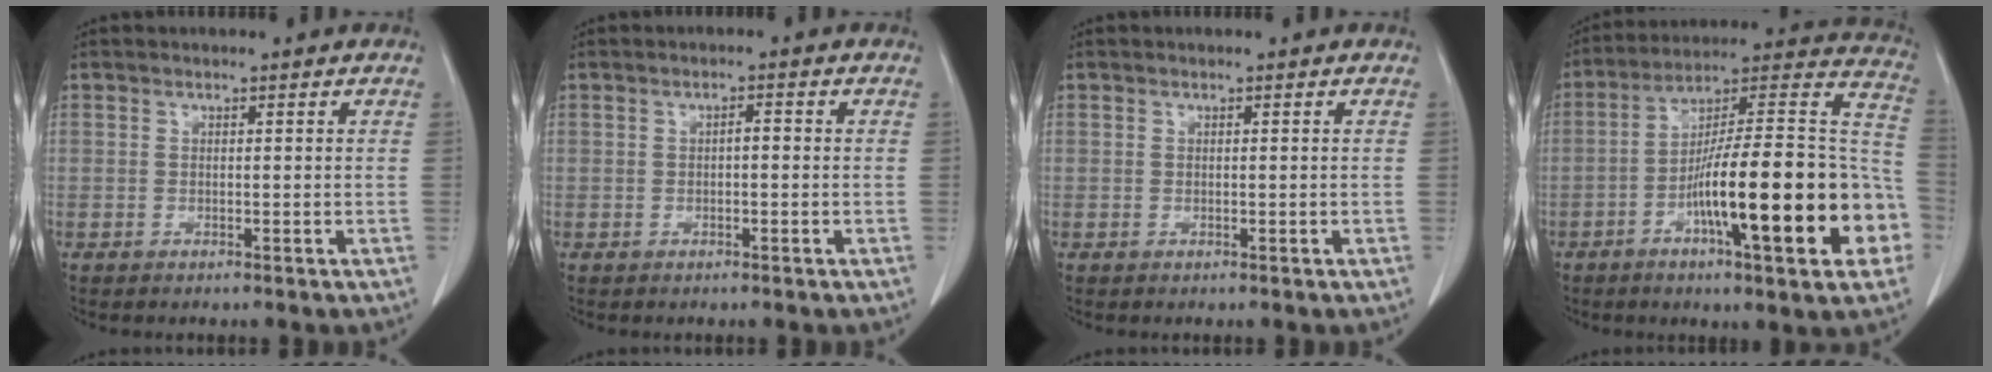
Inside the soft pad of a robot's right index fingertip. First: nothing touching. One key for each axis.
{"total": 1.7, "fx": 0.0, "fy": 0.8, "fz": 1.5, "tx": -0.029, "ty": 0.005, "tz": 0.000}
{"total": 0.0}
{"total": 26.1, "fx": -7.9, "fy": 4.0, "fz": 24.5, "tx": -0.304, "ty": 0.016, "tz": -0.119}